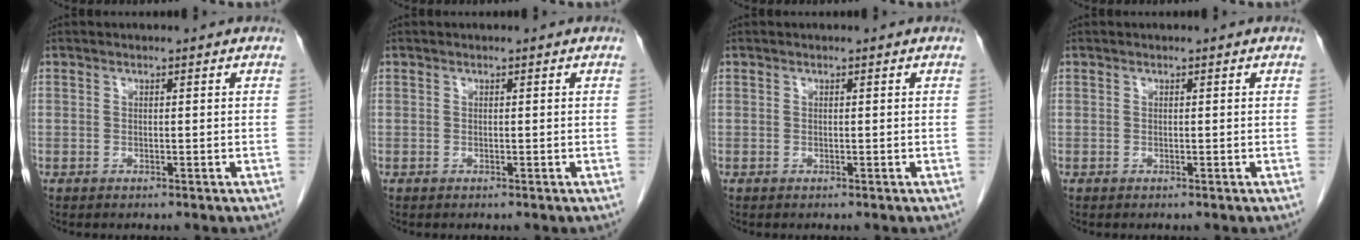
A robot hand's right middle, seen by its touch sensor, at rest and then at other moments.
{"total": 0.0}
{"total": 0.0}
{"total": 0.0}